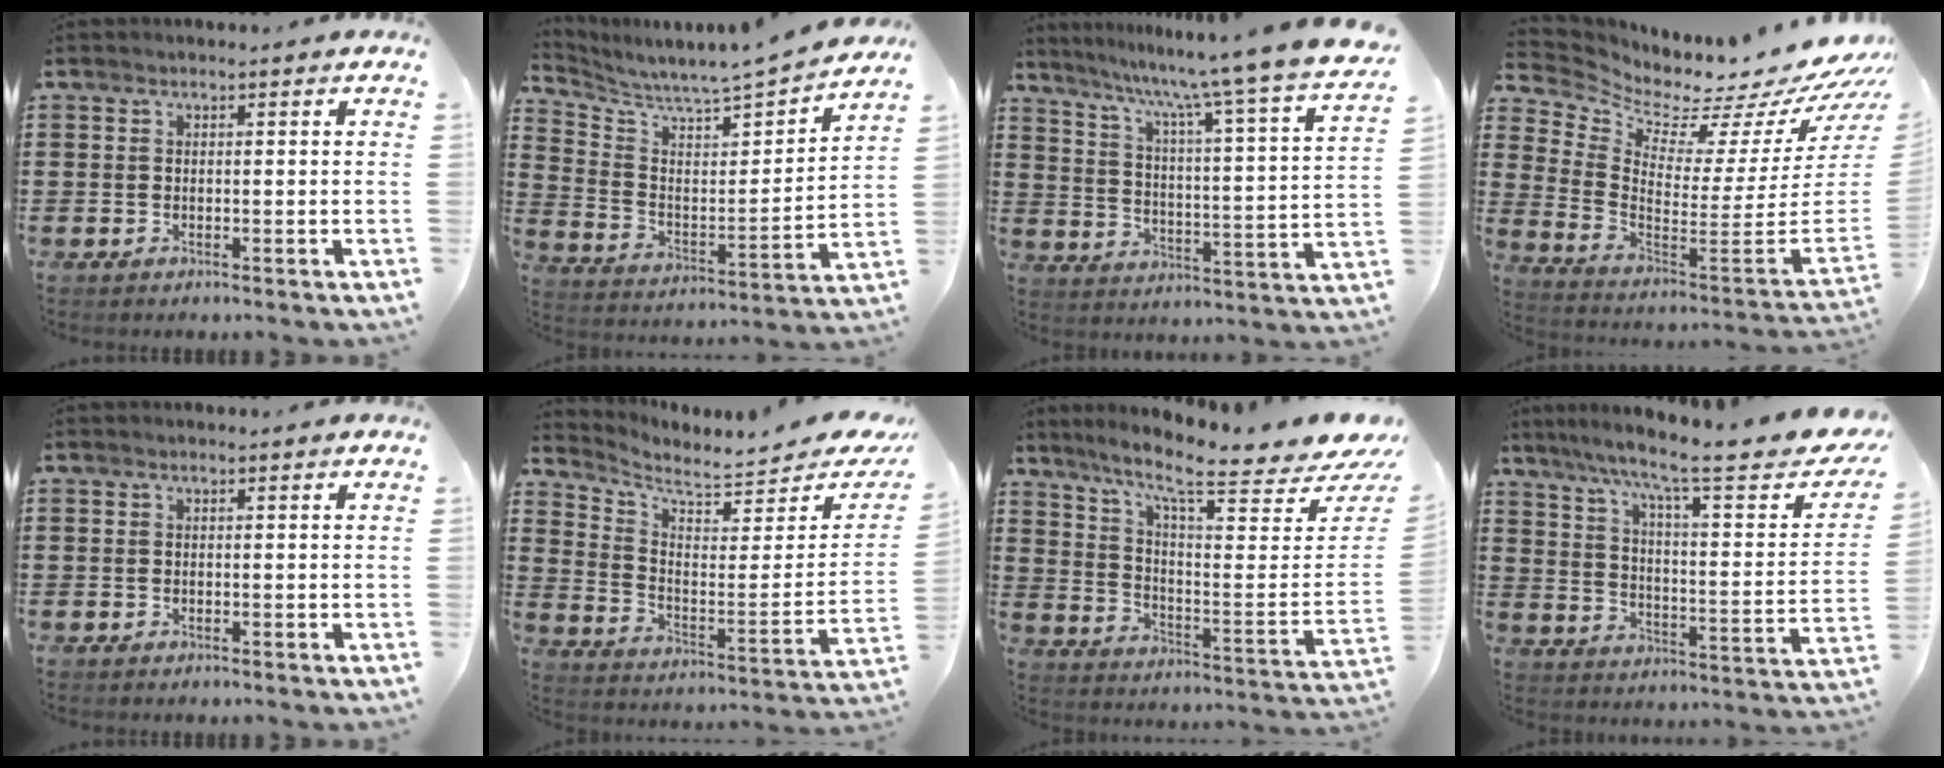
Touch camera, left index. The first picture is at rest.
{"total": 4.4, "force": [4.3, -0.5, 0.7], "torque": [-0.040, -0.055, 0.062]}
{"total": 8.9, "force": [7.4, -1.5, 4.7], "torque": [-0.105, -0.071, 0.107]}
{"total": 5.0, "force": [4.8, 0.8, 1.1], "torque": [-0.031, -0.085, 0.067]}
{"total": 0.0}
{"total": 5.7, "force": [5.1, 0.8, 2.3], "torque": [-0.064, -0.048, 0.084]}
{"total": 10.5, "force": [8.5, 0.7, 6.2], "torque": [-0.139, -0.067, 0.137]}
{"total": 8.6, "force": [6.5, 0.1, 5.6], "torque": [-0.117, -0.048, 0.097]}